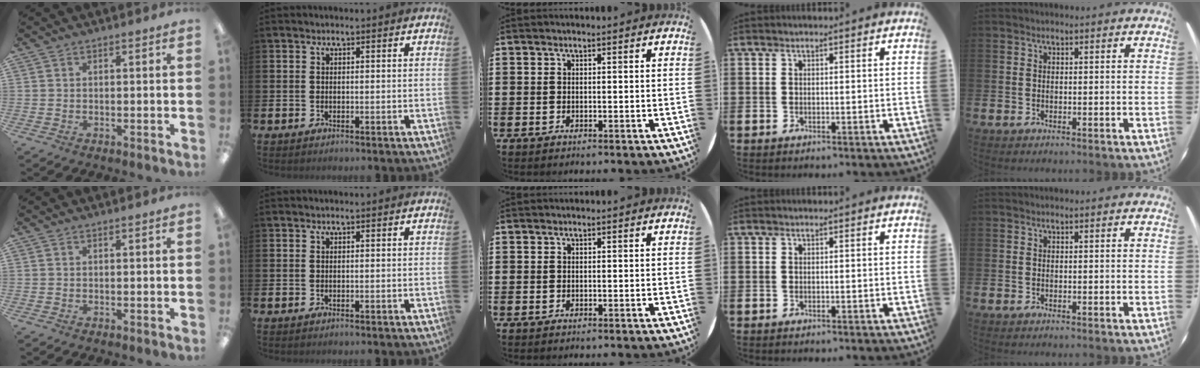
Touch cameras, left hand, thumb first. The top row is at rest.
{}